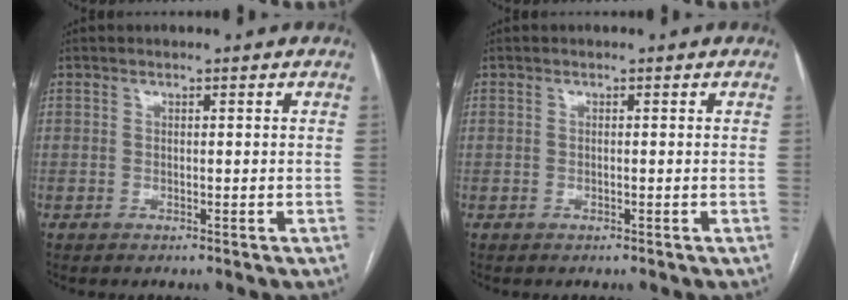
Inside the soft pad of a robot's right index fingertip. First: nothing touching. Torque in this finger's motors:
{"motor_torque": [-0.08, 0.13, 0.00, 0.00]}